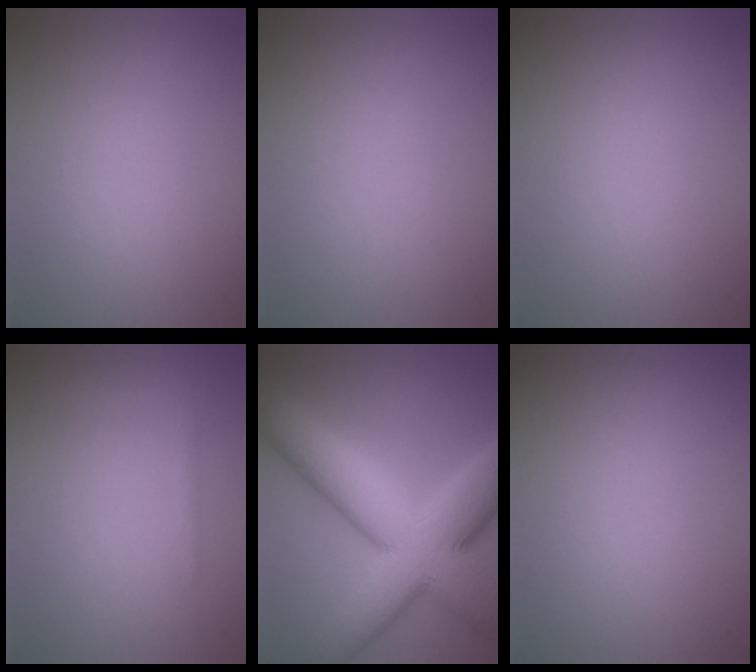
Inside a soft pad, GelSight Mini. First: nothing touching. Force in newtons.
{"total": 0.0}
{"total": 0.0}
{"total": 1.1, "press": 1.1, "slide": 0.1}
{"total": 13.3, "press": 13.3, "slide": 0.5}
{"total": 0.0}